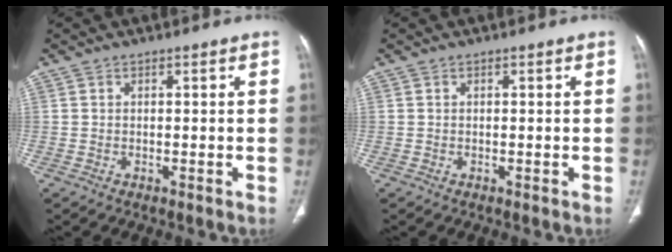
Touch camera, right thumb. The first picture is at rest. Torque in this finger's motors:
{"motor_torque": [0.09, 0.09, -0.24, 0.23, 0.00]}